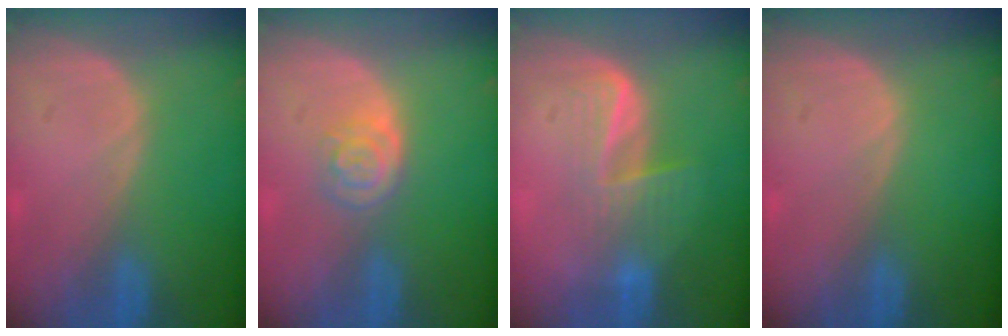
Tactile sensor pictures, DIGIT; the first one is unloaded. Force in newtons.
{"total": 3.5, "press": 3.5, "slide": 0.6}
{"total": 5.9, "press": 5.3, "slide": 2.6}
{"total": 0.0}